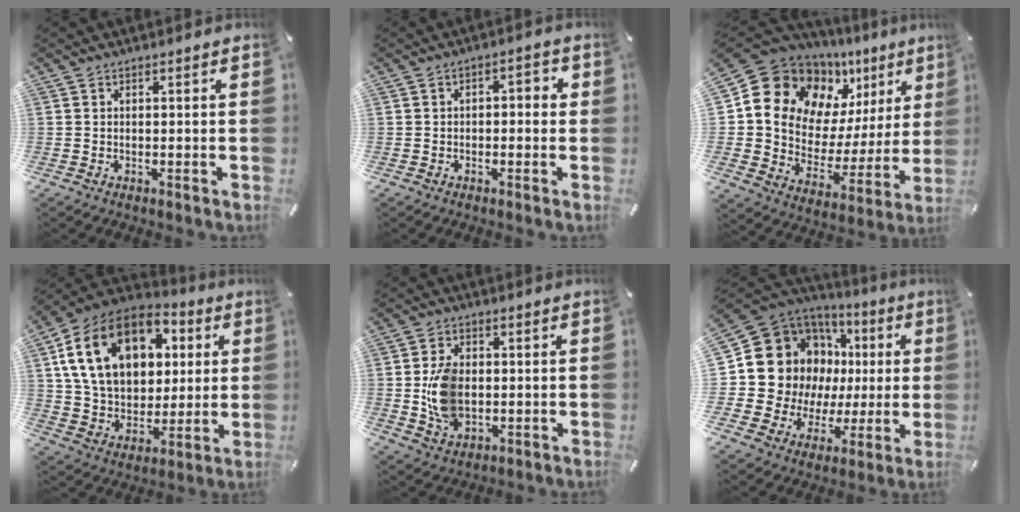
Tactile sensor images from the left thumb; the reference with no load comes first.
{"total": 2.4, "force": [-1.3, 1.4, 1.4], "torque": [-0.024, 0.013, -0.028]}
{"total": 13.4, "force": [8.7, 9.5, 3.6], "torque": [-0.058, -0.093, 0.153]}
{"total": 20.1, "force": [7.3, 14.7, 11.5], "torque": [-0.230, -0.012, 0.137]}
{"total": 9.7, "force": [-0.3, 7.0, 6.8], "torque": [-0.140, 0.000, -0.005]}
{"total": 18.6, "force": [5.8, 15.7, 8.2], "torque": [-0.146, -0.054, 0.139]}